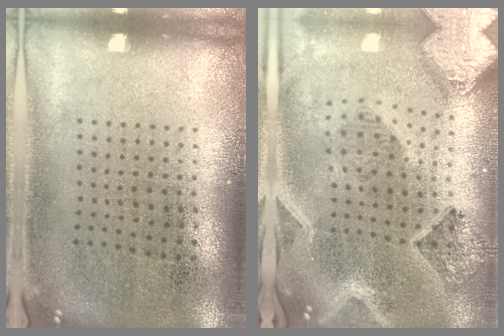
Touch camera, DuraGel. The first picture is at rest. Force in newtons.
{"total": 2.9, "press": 2.6, "slide": 1.4}